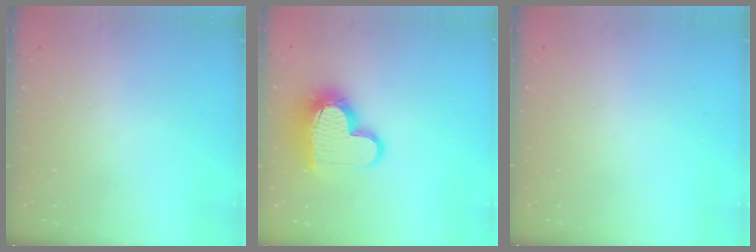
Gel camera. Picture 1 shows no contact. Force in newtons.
{"total": 14.7, "press": 14.6, "slide": 1.2}
{"total": 0.0}